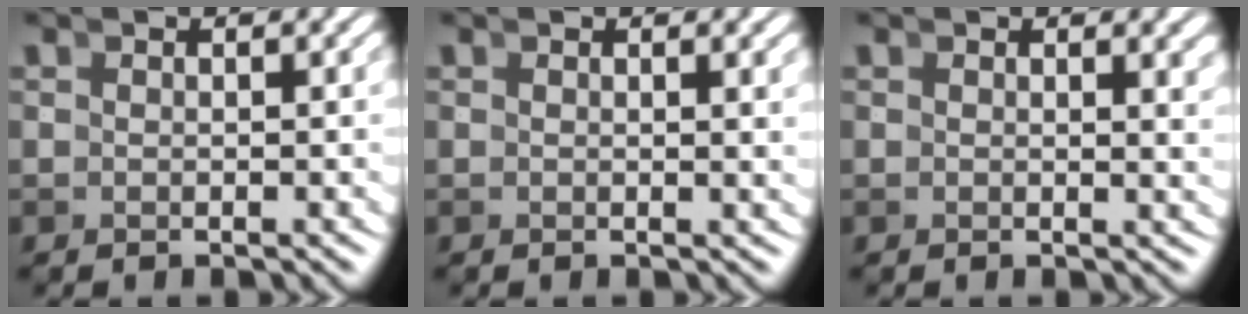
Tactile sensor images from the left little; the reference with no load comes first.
{"total": 0.6, "force": [0.4, -0.3, 0.4], "torque": [-0.008, -0.001, 0.005]}
{"total": 1.0, "force": [0.8, -0.2, 0.6], "torque": [-0.010, -0.003, 0.009]}